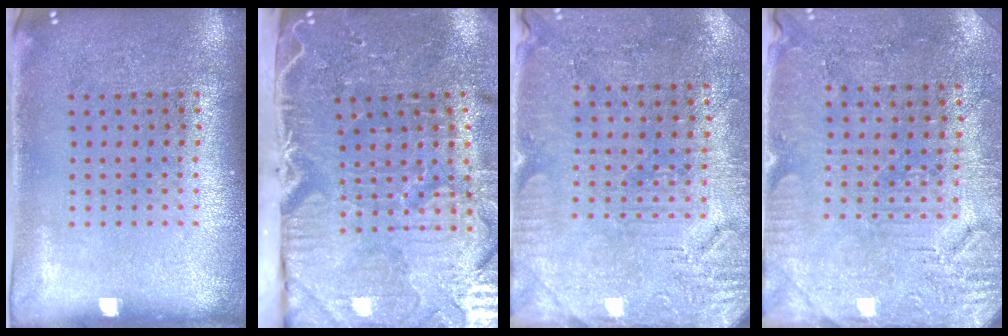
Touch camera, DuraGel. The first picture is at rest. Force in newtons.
{"total": 5.4, "press": 4.4, "slide": 3.1}
{"total": 3.0, "press": 2.8, "slide": 0.9}
{"total": 3.0, "press": 2.9, "slide": 0.8}